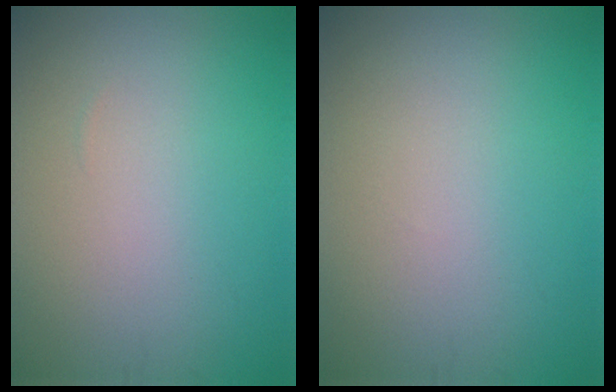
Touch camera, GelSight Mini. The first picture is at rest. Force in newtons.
{"total": 0.0}